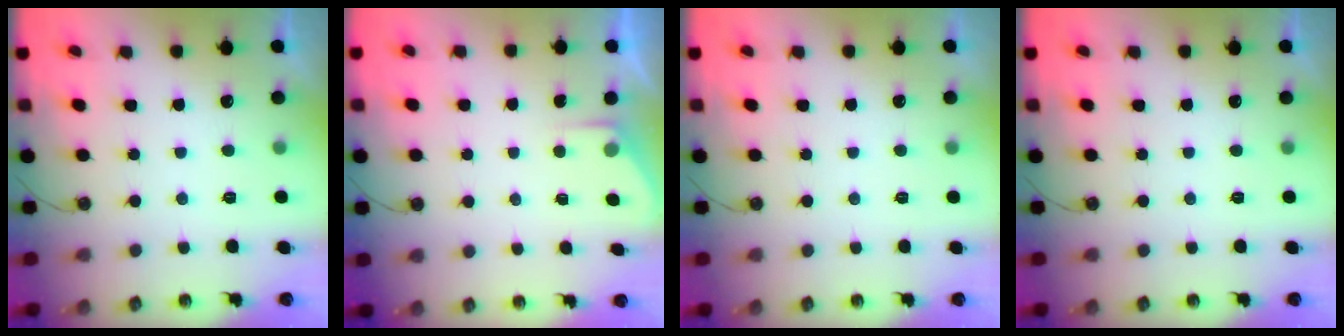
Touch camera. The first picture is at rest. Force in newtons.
{"total": 2.4, "press": 2.4, "slide": 0.4}
{"total": 2.6, "press": 2.6, "slide": 0.5}
{"total": 0.0}